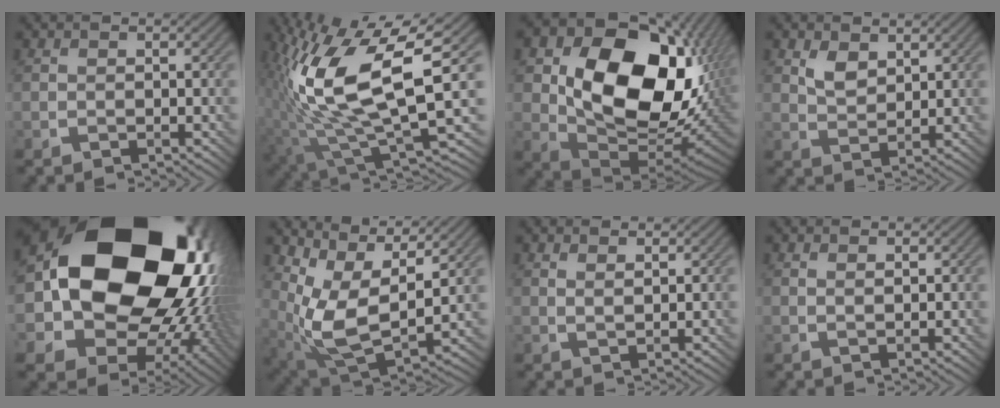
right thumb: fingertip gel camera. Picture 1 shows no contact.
{"total": 15.5, "force": [1.2, 5.6, 14.4], "torque": [-0.291, -0.006, 0.026]}
{"total": 18.9, "force": [3.2, 13.1, 13.2], "torque": [-0.229, -0.034, 0.075]}
{"total": 3.2, "force": [1.9, 1.8, 1.9], "torque": [-0.043, -0.006, 0.041]}
{"total": 23.3, "force": [4.0, 17.8, 14.5], "torque": [-0.290, -0.059, 0.106]}
{"total": 11.8, "force": [3.5, 5.1, 10.1], "torque": [-0.226, -0.010, 0.072]}
{"total": 1.4, "force": [1.0, 0.2, 1.0], "torque": [-0.018, -0.005, 0.021]}
{"total": 0.7, "force": [0.5, 0.1, 0.6], "torque": [-0.011, 0.001, 0.008]}